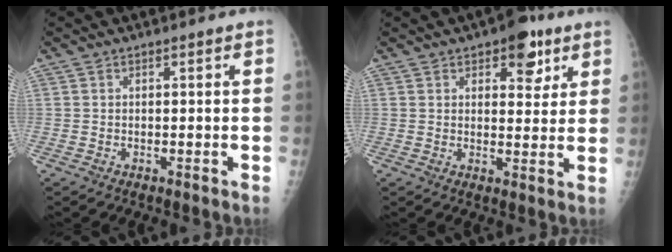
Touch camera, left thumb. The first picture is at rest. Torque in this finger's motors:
{"motor_torque": [0.77, 0.62, 0.37, -0.32, 0.11]}